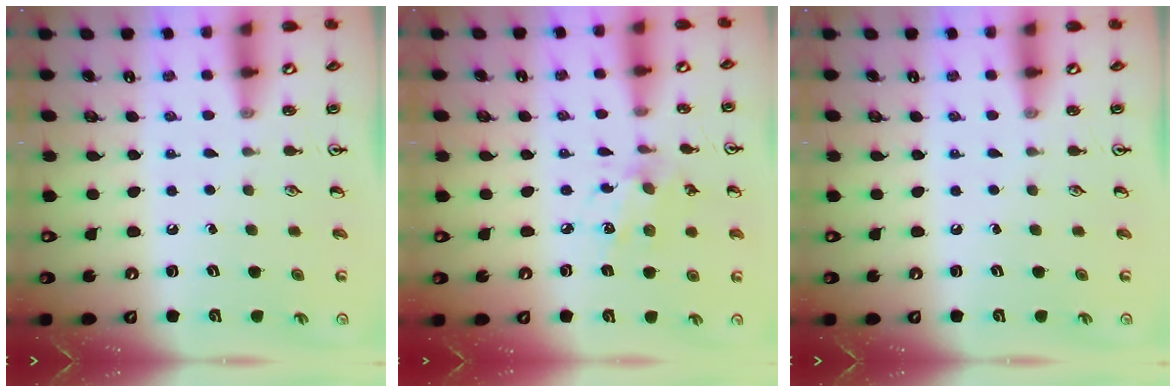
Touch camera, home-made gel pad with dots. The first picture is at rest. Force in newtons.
{"total": 6.3, "press": 6.3, "slide": 0.7}
{"total": 0.0}